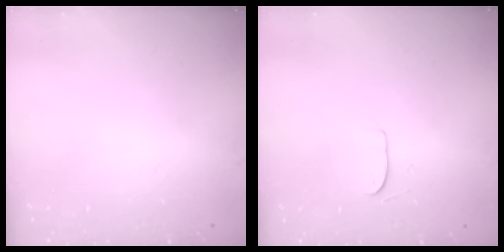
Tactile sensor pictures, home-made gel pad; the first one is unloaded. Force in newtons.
{"total": 5.1, "press": 5.1, "slide": 0.4}